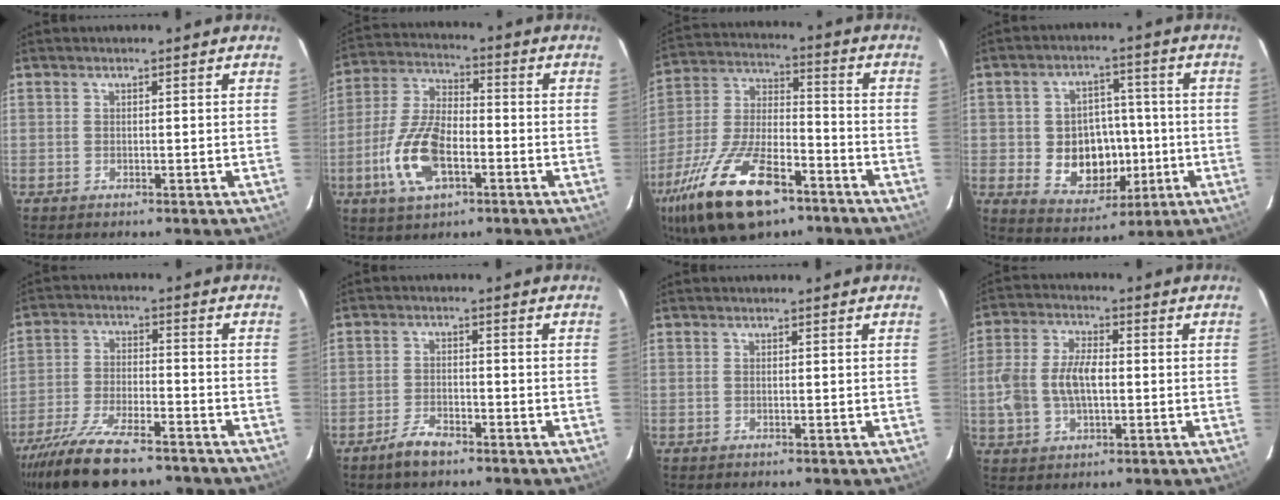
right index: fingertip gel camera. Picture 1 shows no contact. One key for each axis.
{"total": 13.6, "fx": -4.9, "fy": 6.6, "fz": 10.9, "tx": -0.236, "ty": 0.001, "tz": -0.089}
{"total": 22.5, "fx": -13.3, "fy": 9.5, "fz": 15.4, "tx": -0.317, "ty": -0.022, "tz": -0.232}
{"total": 11.9, "fx": -2.1, "fy": 9.5, "fz": 6.9, "tx": -0.146, "ty": 0.009, "tz": -0.012}
{"total": 17.9, "fx": -14.3, "fy": 5.2, "fz": 9.4, "tx": -0.197, "ty": -0.037, "tz": -0.239}
{"total": 4.7, "fx": -3.6, "fy": 1.8, "fz": 2.4, "tx": -0.062, "ty": -0.001, "tz": -0.065}
{"total": 0.0}
{"total": 10.5, "fx": -1.0, "fy": 6.3, "fz": 8.4, "tx": -0.171, "ty": 0.011, "tz": -0.014}